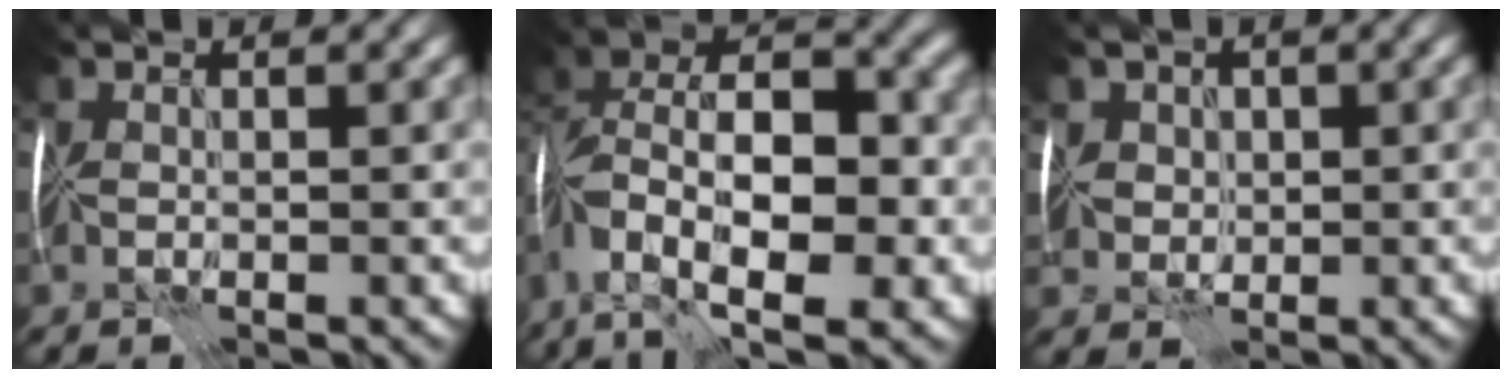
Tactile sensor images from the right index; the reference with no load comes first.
{"total": 12.6, "force": [-3.9, 6.8, 9.9], "torque": [-0.183, 0.007, -0.074]}
{"total": 4.3, "force": [2.1, 3.4, 1.6], "torque": [-0.026, 0.019, 0.024]}